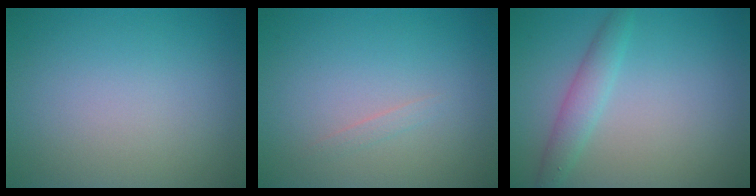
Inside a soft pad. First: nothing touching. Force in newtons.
{"total": 0.6, "press": 0.6, "slide": 0.0}
{"total": 2.3, "press": 2.3, "slide": 0.0}